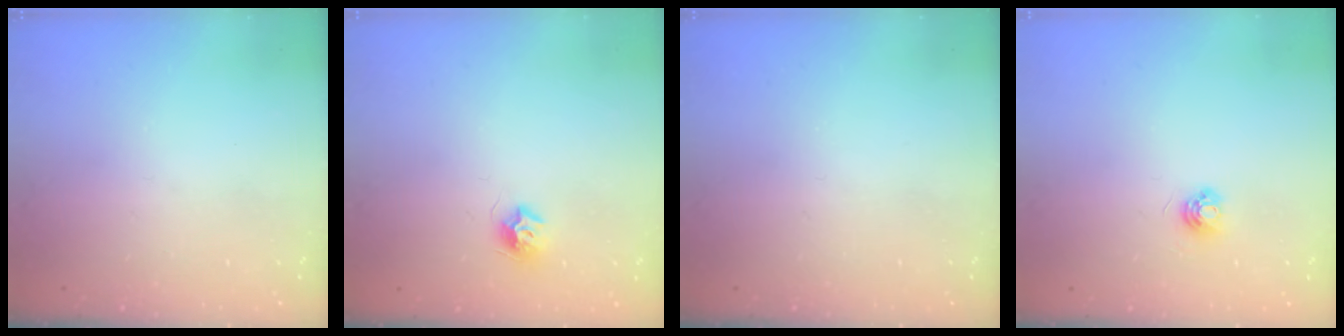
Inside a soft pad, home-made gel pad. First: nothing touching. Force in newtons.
{"total": 7.4, "press": 7.4, "slide": 0.0}
{"total": 0.0}
{"total": 4.7, "press": 4.7, "slide": 0.5}